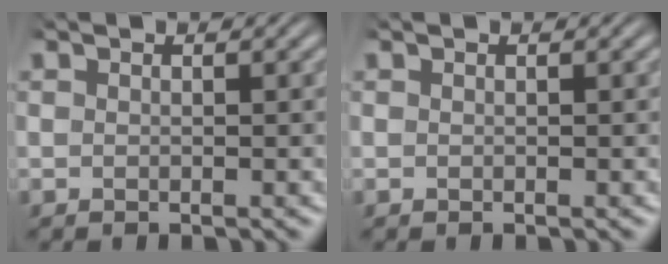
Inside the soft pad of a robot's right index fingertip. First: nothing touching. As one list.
[{"total": 0.0}]